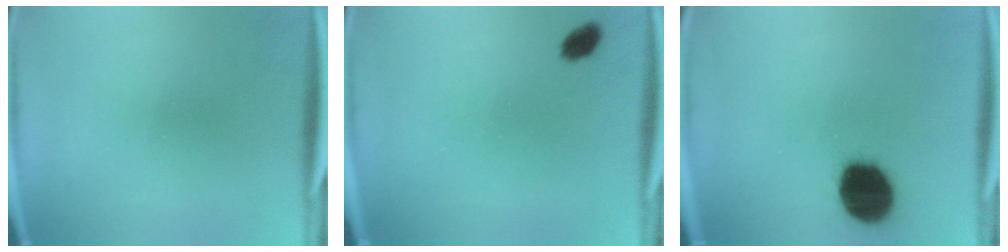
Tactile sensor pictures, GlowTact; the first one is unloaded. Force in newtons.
{"total": 2.8}
{"total": 18.1}